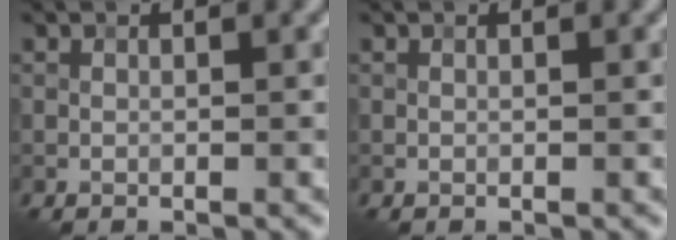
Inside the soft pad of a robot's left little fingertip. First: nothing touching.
{"total": 0.0}